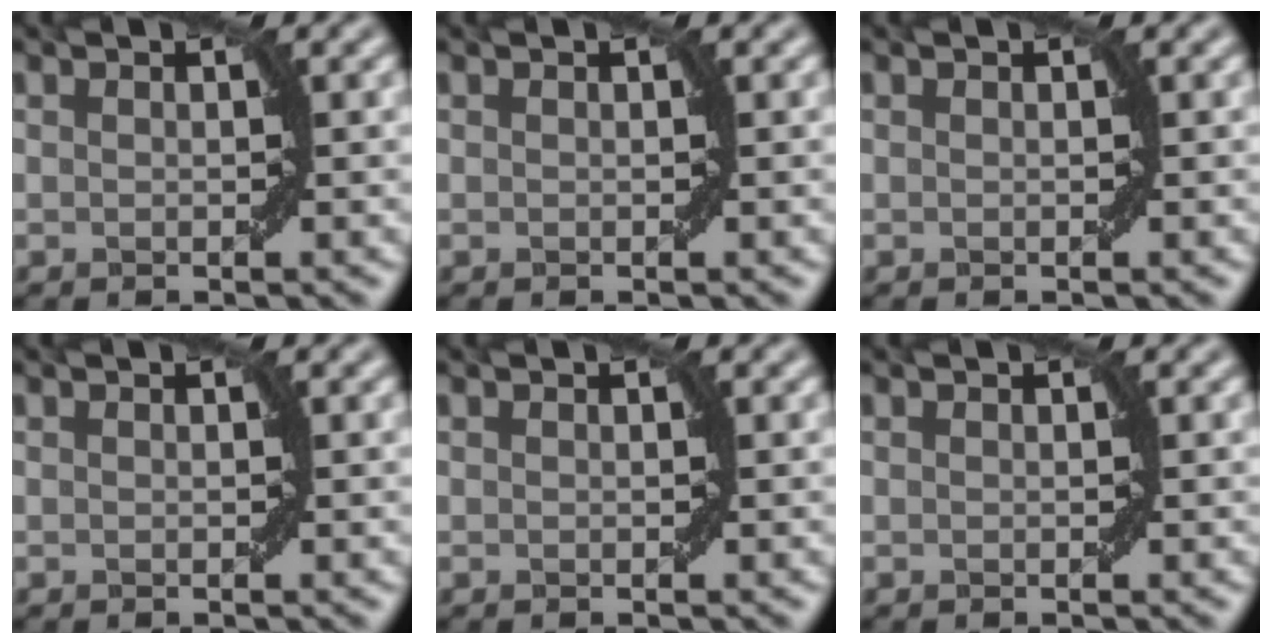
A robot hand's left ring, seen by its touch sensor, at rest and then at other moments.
{"total": 0.0}
{"total": 0.0}
{"total": 0.0}
{"total": 0.0}
{"total": 0.0}